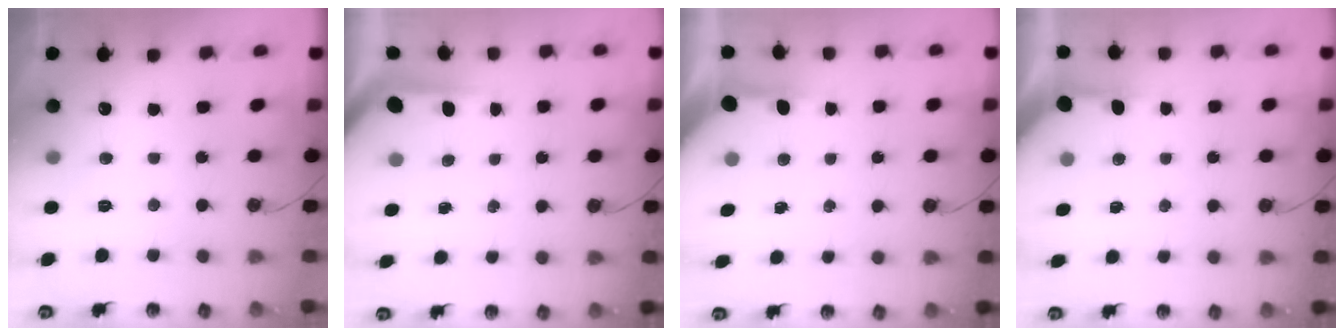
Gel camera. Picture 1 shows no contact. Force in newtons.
{"total": 3.9, "press": 3.8, "slide": 0.4}
{"total": 6.1, "press": 6.1, "slide": 0.4}
{"total": 3.9, "press": 3.9, "slide": 0.4}